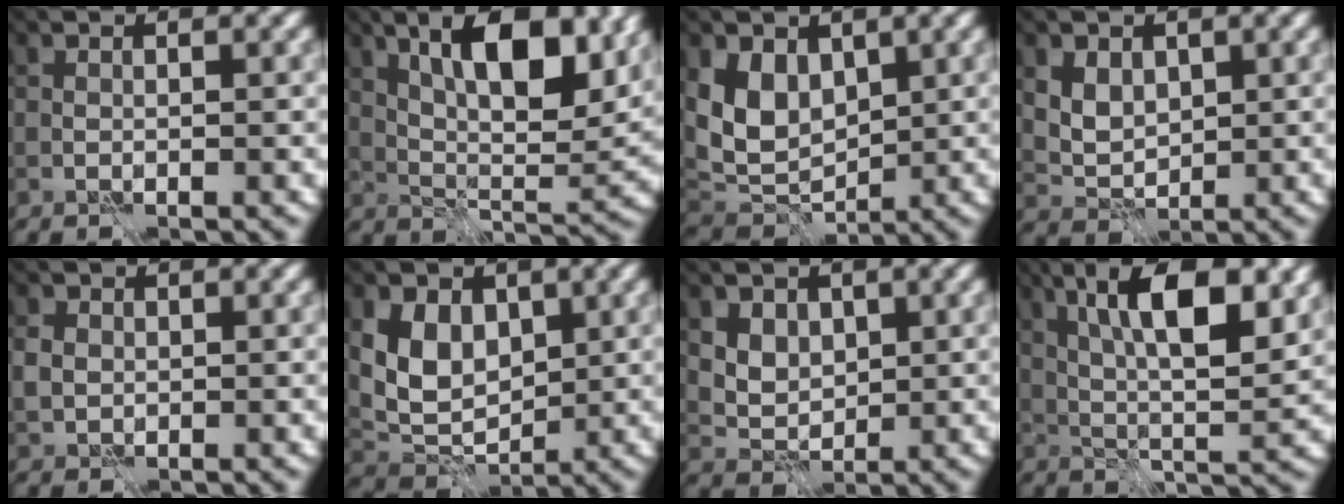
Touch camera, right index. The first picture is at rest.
{"total": 10.2, "force": [4.2, 4.0, 8.4], "torque": [-0.132, 0.001, 0.072]}
{"total": 5.9, "force": [1.8, 4.2, 3.7], "torque": [-0.074, -0.014, 0.034]}
{"total": 3.1, "force": [1.0, 2.4, 1.8], "torque": [-0.032, -0.008, 0.020]}
{"total": 1.9, "force": [0.2, 1.6, 0.9], "torque": [-0.019, -0.001, 0.001]}
{"total": 5.7, "force": [1.5, 4.1, 3.7], "torque": [-0.073, -0.007, 0.030]}
{"total": 5.0, "force": [2.1, 3.8, 2.5], "torque": [-0.050, 0.003, 0.041]}
{"total": 9.7, "force": [3.6, 3.0, 8.5], "torque": [-0.141, 0.003, 0.061]}